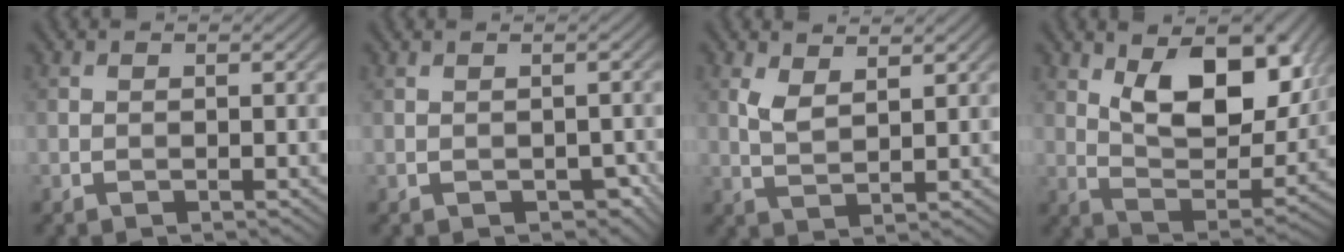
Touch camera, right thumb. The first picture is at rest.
{"total": 1.5, "force": [-0.6, 0.9, 1.0], "torque": [-0.018, -0.007, -0.003]}
{"total": 3.0, "force": [1.8, 1.1, 2.2], "torque": [-0.058, -0.003, 0.040]}
{"total": 13.4, "force": [5.6, 6.5, 10.4], "torque": [-0.167, -0.010, 0.088]}